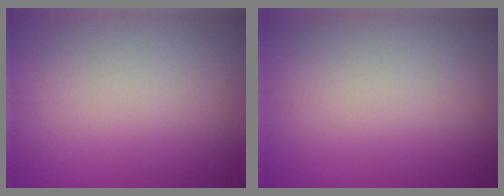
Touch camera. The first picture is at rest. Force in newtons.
{"total": 0.0}